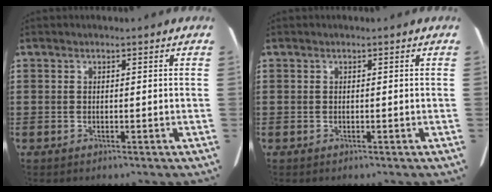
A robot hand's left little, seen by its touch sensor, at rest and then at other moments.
{"total": 0.0}